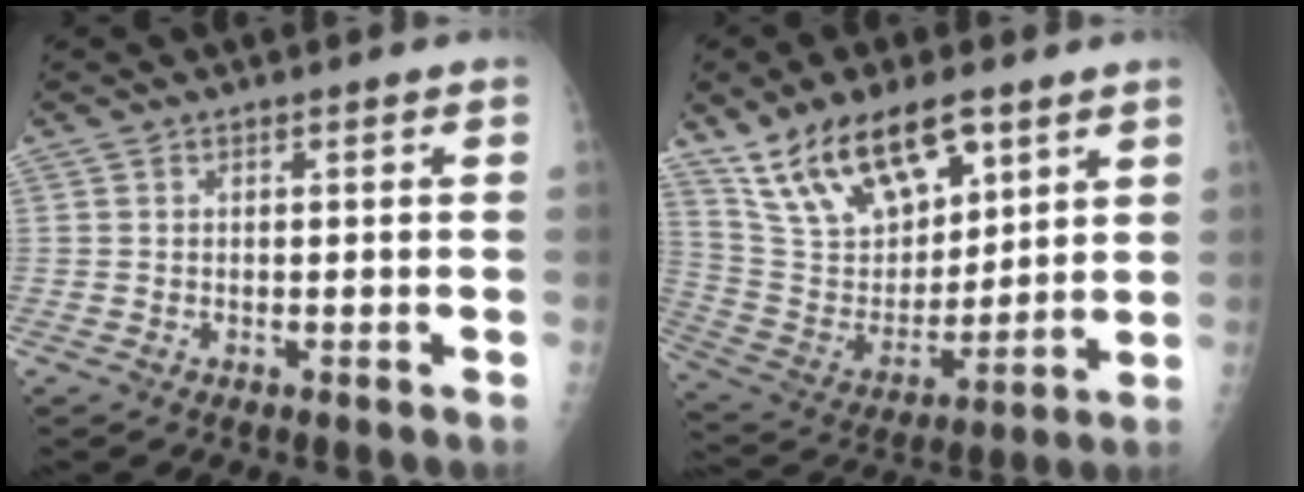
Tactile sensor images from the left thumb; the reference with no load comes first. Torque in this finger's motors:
{"motor_torque": [0.41, 0.42, 1.51, -1.26, 0.35]}